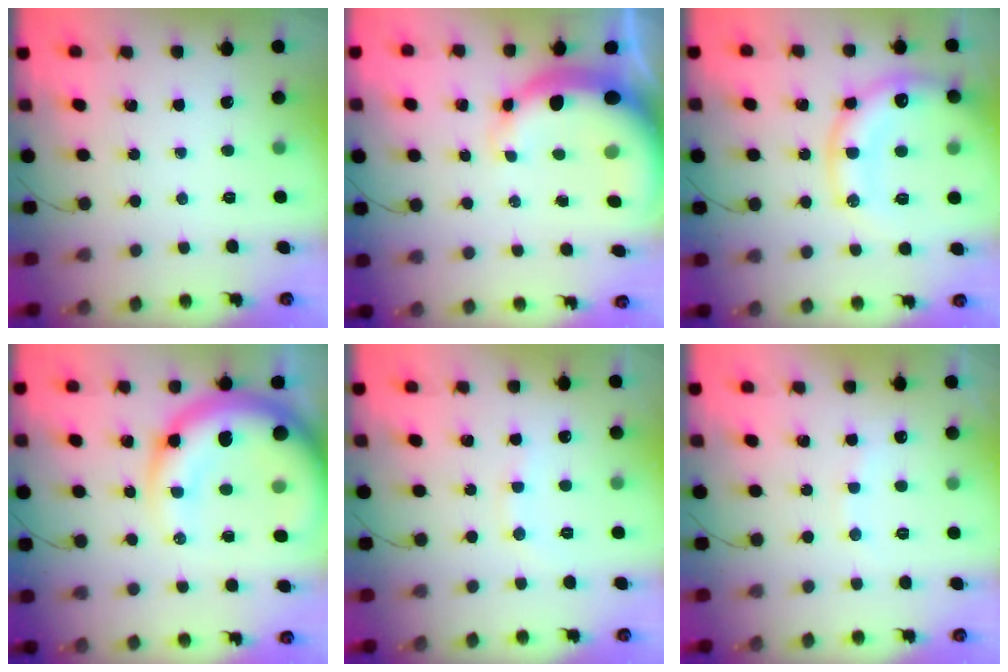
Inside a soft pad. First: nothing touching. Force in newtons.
{"total": 11.3, "press": 10.9, "slide": 3.0}
{"total": 20.1, "press": 19.8, "slide": 3.5}
{"total": 20.5, "press": 20.0, "slide": 4.7}
{"total": 7.8, "press": 7.7, "slide": 1.3}
{"total": 5.6, "press": 5.6, "slide": 0.9}